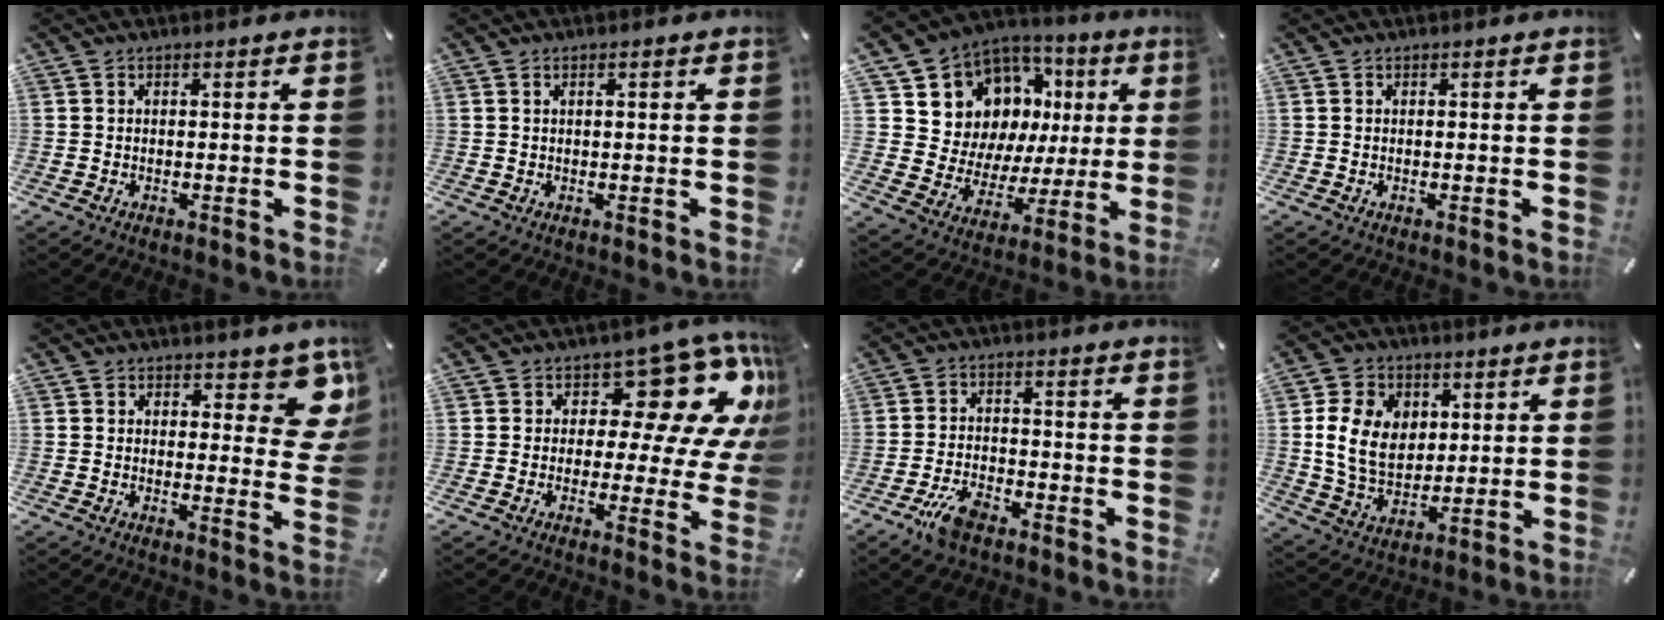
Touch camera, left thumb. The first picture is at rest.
{"total": 1.0, "force": [0.3, 0.2, 0.9], "torque": [-0.017, 0.001, 0.004]}
{"total": 12.2, "force": [6.4, 9.9, 2.8], "torque": [-0.064, -0.068, 0.136]}
{"total": 0.0}
{"total": 9.5, "force": [6.3, 4.6, 5.4], "torque": [-0.040, -0.048, 0.107]}
{"total": 16.6, "force": [8.3, 8.8, 11.4], "torque": [-0.148, -0.064, 0.136]}
{"total": 7.1, "force": [-4.5, 3.4, 4.4], "torque": [-0.089, 0.020, -0.082]}
{"total": 12.1, "force": [2.2, 9.8, 6.8], "torque": [-0.150, 0.011, 0.040]}